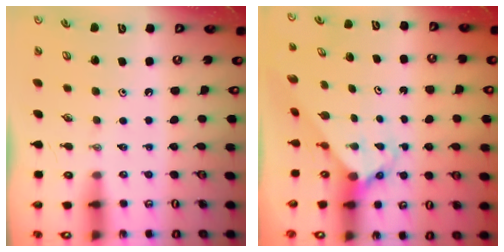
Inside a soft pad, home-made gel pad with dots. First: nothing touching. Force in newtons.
{"total": 3.5, "press": 3.4, "slide": 0.3}